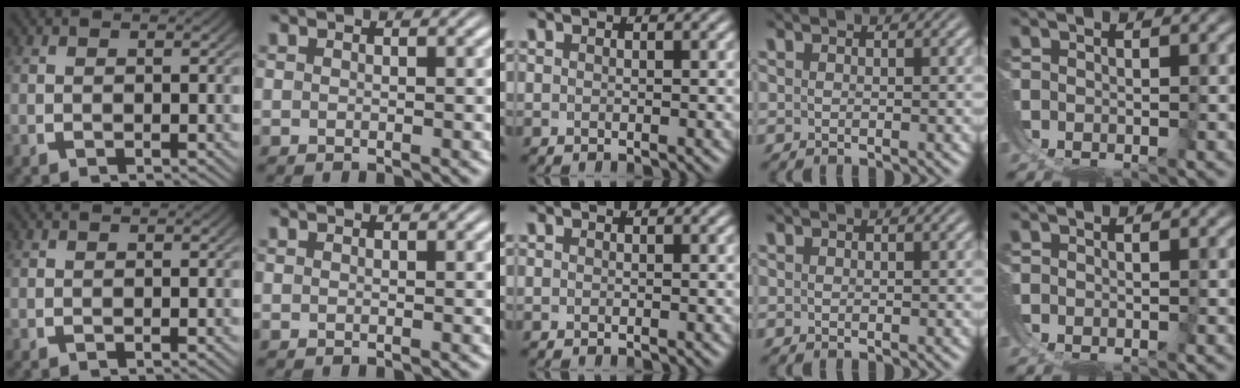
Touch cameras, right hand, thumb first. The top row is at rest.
{}